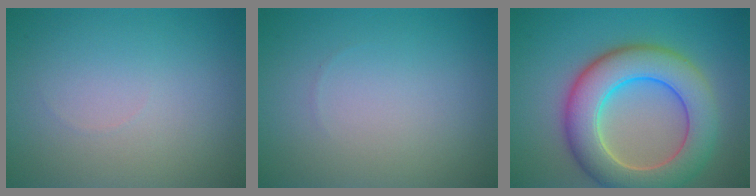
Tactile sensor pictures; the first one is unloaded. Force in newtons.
{"total": 0.0}
{"total": 9.0, "press": 9.0, "slide": 0.5}